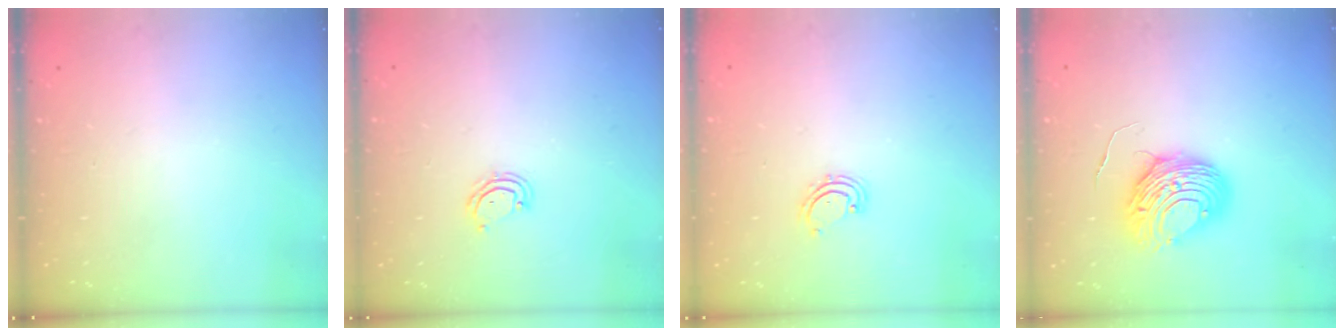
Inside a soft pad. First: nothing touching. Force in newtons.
{"total": 4.2, "press": 4.2, "slide": 0.4}
{"total": 2.7, "press": 2.6, "slide": 0.5}
{"total": 8.7, "press": 8.7, "slide": 0.9}